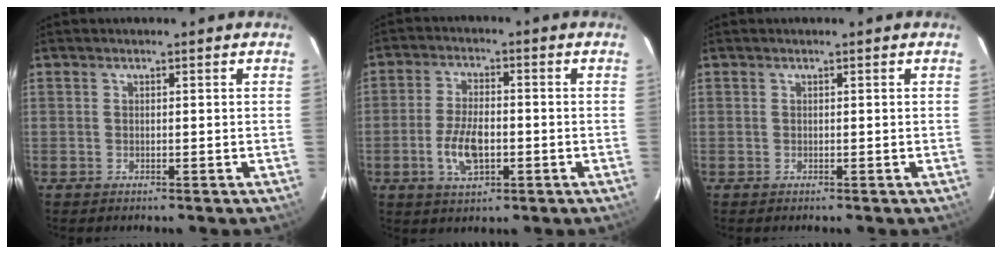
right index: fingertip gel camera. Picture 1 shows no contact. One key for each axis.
{"total": 8.0, "fx": -2.2, "fy": 3.9, "fz": 6.6, "tx": -0.136, "ty": 0.000, "tz": -0.038}
{"total": 0.0}